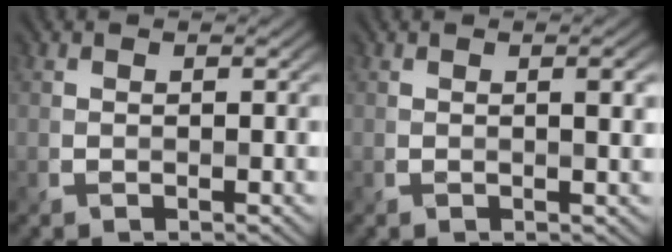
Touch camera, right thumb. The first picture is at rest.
{"total": 1.6, "force": [0.3, 0.2, 1.5], "torque": [-0.019, 0.003, 0.003]}